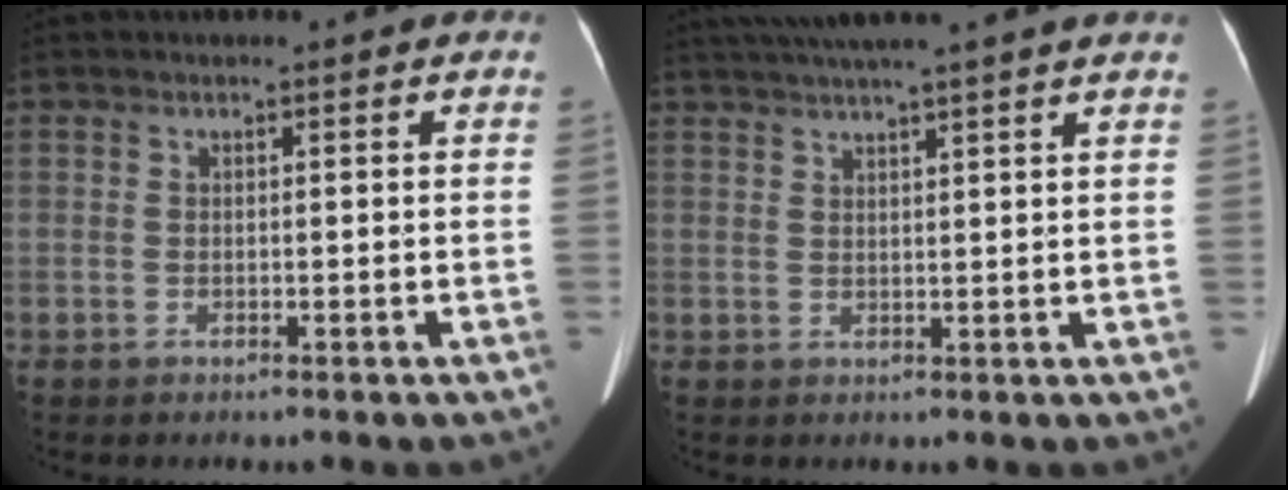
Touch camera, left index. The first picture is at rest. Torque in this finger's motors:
{"motor_torque": [0.83, -1.31, 0.13, 0.10]}